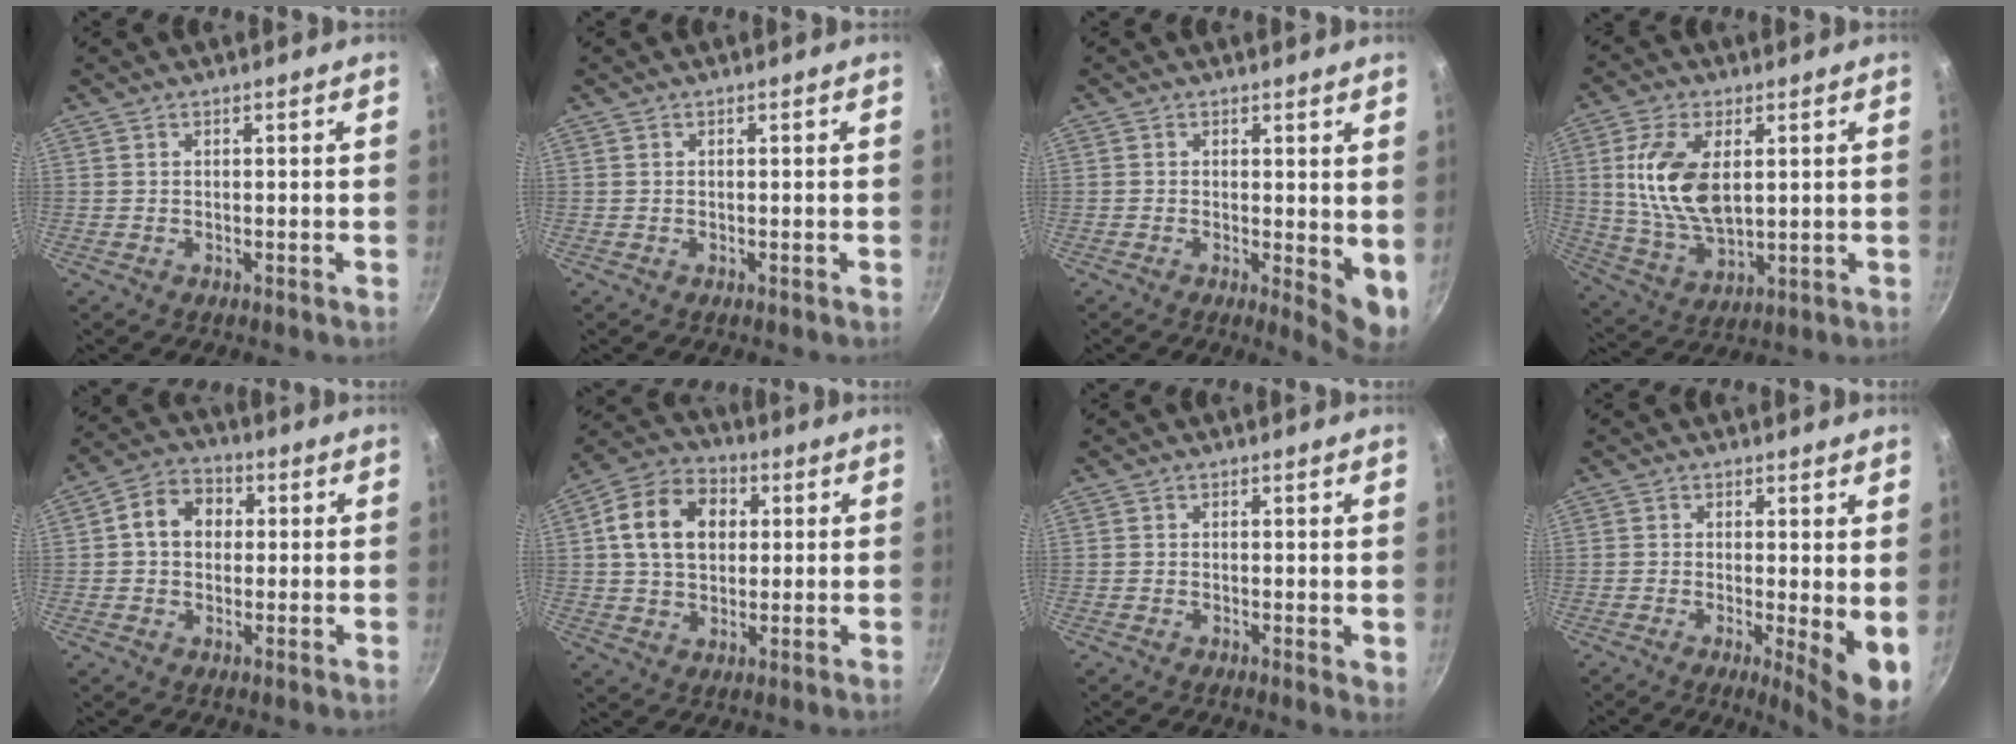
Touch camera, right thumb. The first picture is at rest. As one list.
[{"total": 0.0}, {"total": 5.6, "force": [0.3, 2.2, 5.1], "torque": [-0.062, -0.014, 0.003]}, {"total": 13.6, "force": [2.7, 7.3, 11.1], "torque": [-0.209, -0.014, 0.059]}, {"total": 8.1, "force": [1.1, 6.5, 4.7], "torque": [-0.051, 0.017, 0.003]}, {"total": 13.2, "force": [2.7, 9.8, 8.5], "torque": [-0.128, 0.014, 0.033]}, {"total": 1.5, "force": [0.2, 0.8, 1.2], "torque": [-0.014, -0.004, 0.000]}, {"total": 6.9, "force": [-0.2, 1.8, 6.7], "torque": [-0.087, -0.019, -0.002]}]